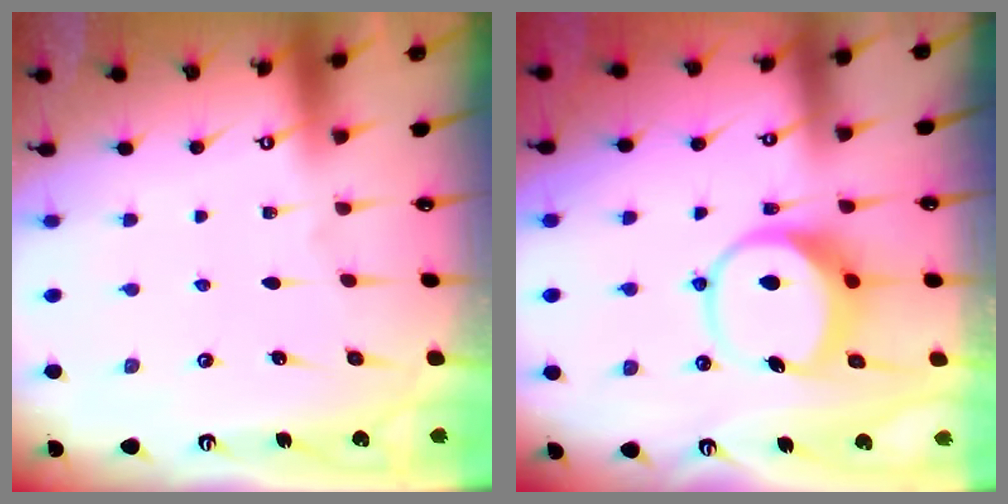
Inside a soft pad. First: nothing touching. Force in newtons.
{"total": 8.7, "press": 8.6, "slide": 1.4}